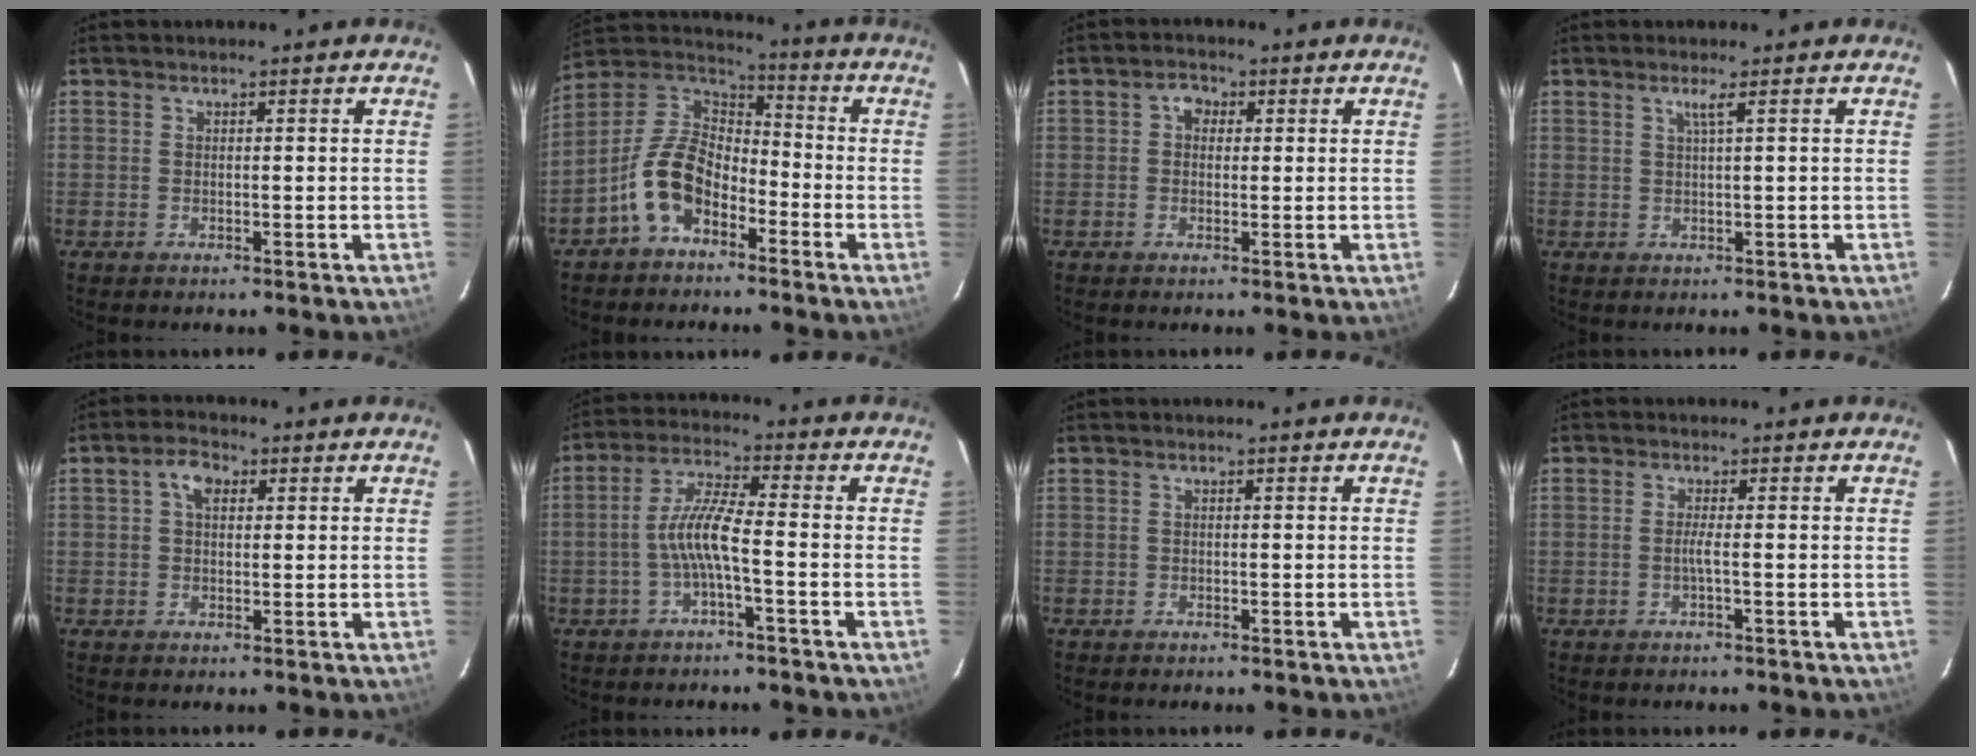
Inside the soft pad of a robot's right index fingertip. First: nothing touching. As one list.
[{"total": 11.8, "force": [-6.0, 7.1, 7.3], "torque": [-0.157, 0.020, -0.122]}, {"total": 2.5, "force": [0.4, 2.1, 1.2], "torque": [-0.019, 0.012, 0.004]}, {"total": 1.4, "force": [0.6, -0.6, 1.1], "torque": [-0.017, -0.003, 0.011]}, {"total": 3.9, "force": [1.2, 2.4, 2.7], "torque": [-0.047, 0.014, 0.021]}, {"total": 6.7, "force": [-2.1, 0.5, 6.3], "torque": [-0.140, 0.012, -0.038]}, {"total": 0.0}, {"total": 1.3, "force": [-0.4, -0.4, 1.2], "torque": [-0.021, -0.002, -0.010]}]